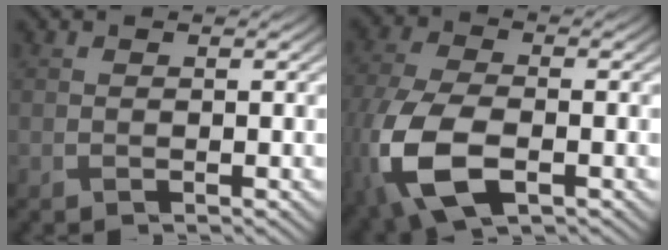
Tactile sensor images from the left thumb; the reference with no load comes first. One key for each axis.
{"total": 12.7, "fx": -4.2, "fy": 7.4, "fz": 9.5, "tx": -0.275, "ty": -0.050, "tz": -0.063}